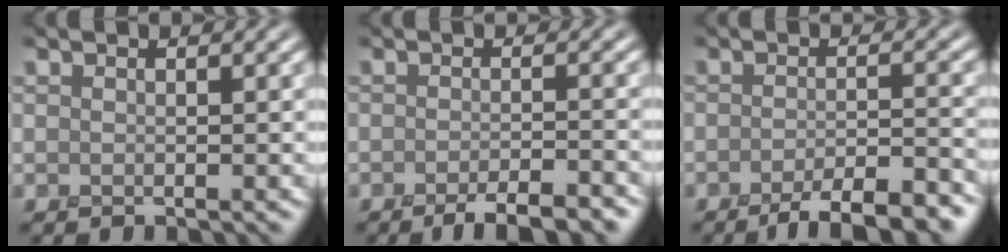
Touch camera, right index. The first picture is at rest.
{"total": 4.4, "force": [-3.2, 0.9, 3.0], "torque": [-0.037, 0.001, -0.050]}
{"total": 6.6, "force": [-4.6, 1.6, 4.5], "torque": [-0.060, 0.001, -0.070]}